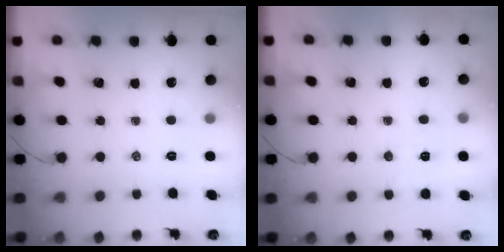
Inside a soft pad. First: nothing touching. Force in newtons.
{"total": 3.8, "press": 3.6, "slide": 1.2}